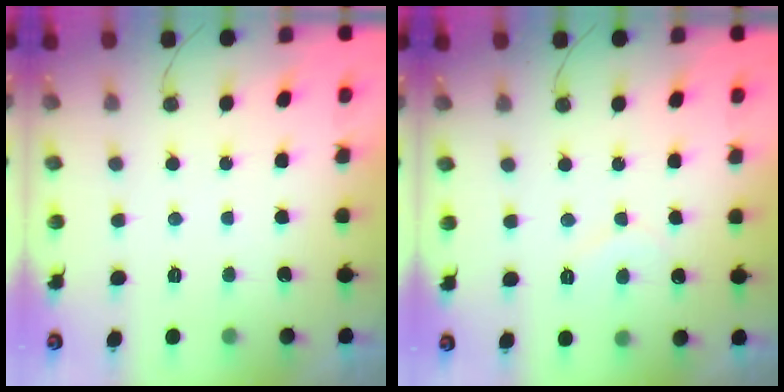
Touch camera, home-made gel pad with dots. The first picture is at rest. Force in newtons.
{"total": 5.6, "press": 5.6, "slide": 0.5}